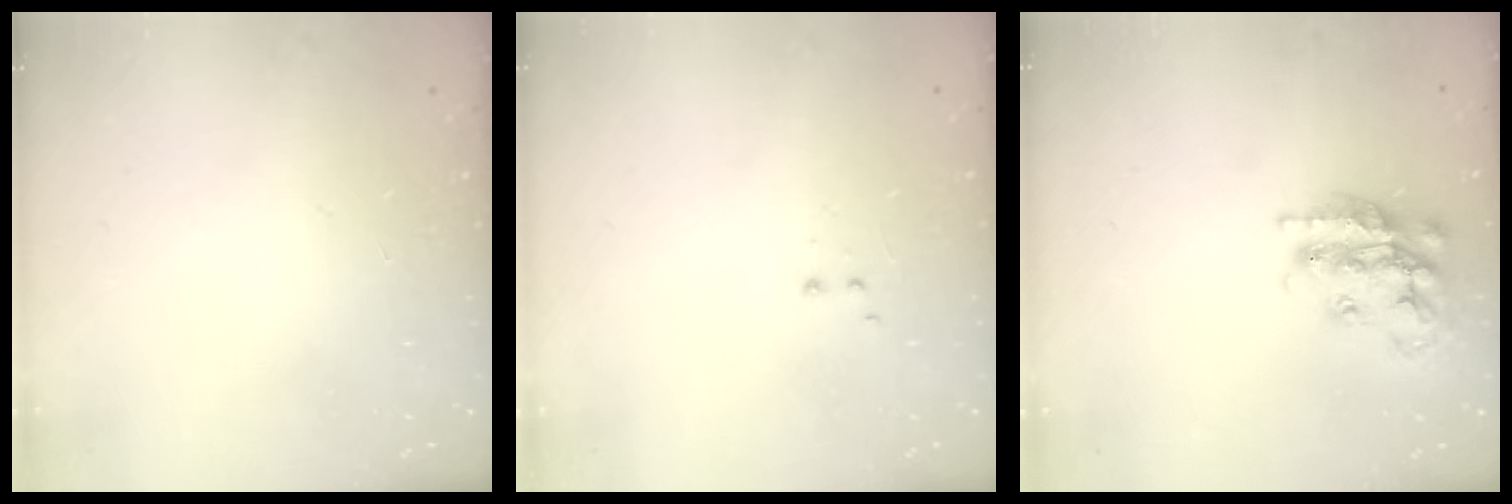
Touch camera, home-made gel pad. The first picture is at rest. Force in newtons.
{"total": 1.9, "press": 1.8, "slide": 0.5}
{"total": 17.8, "press": 17.7, "slide": 1.3}